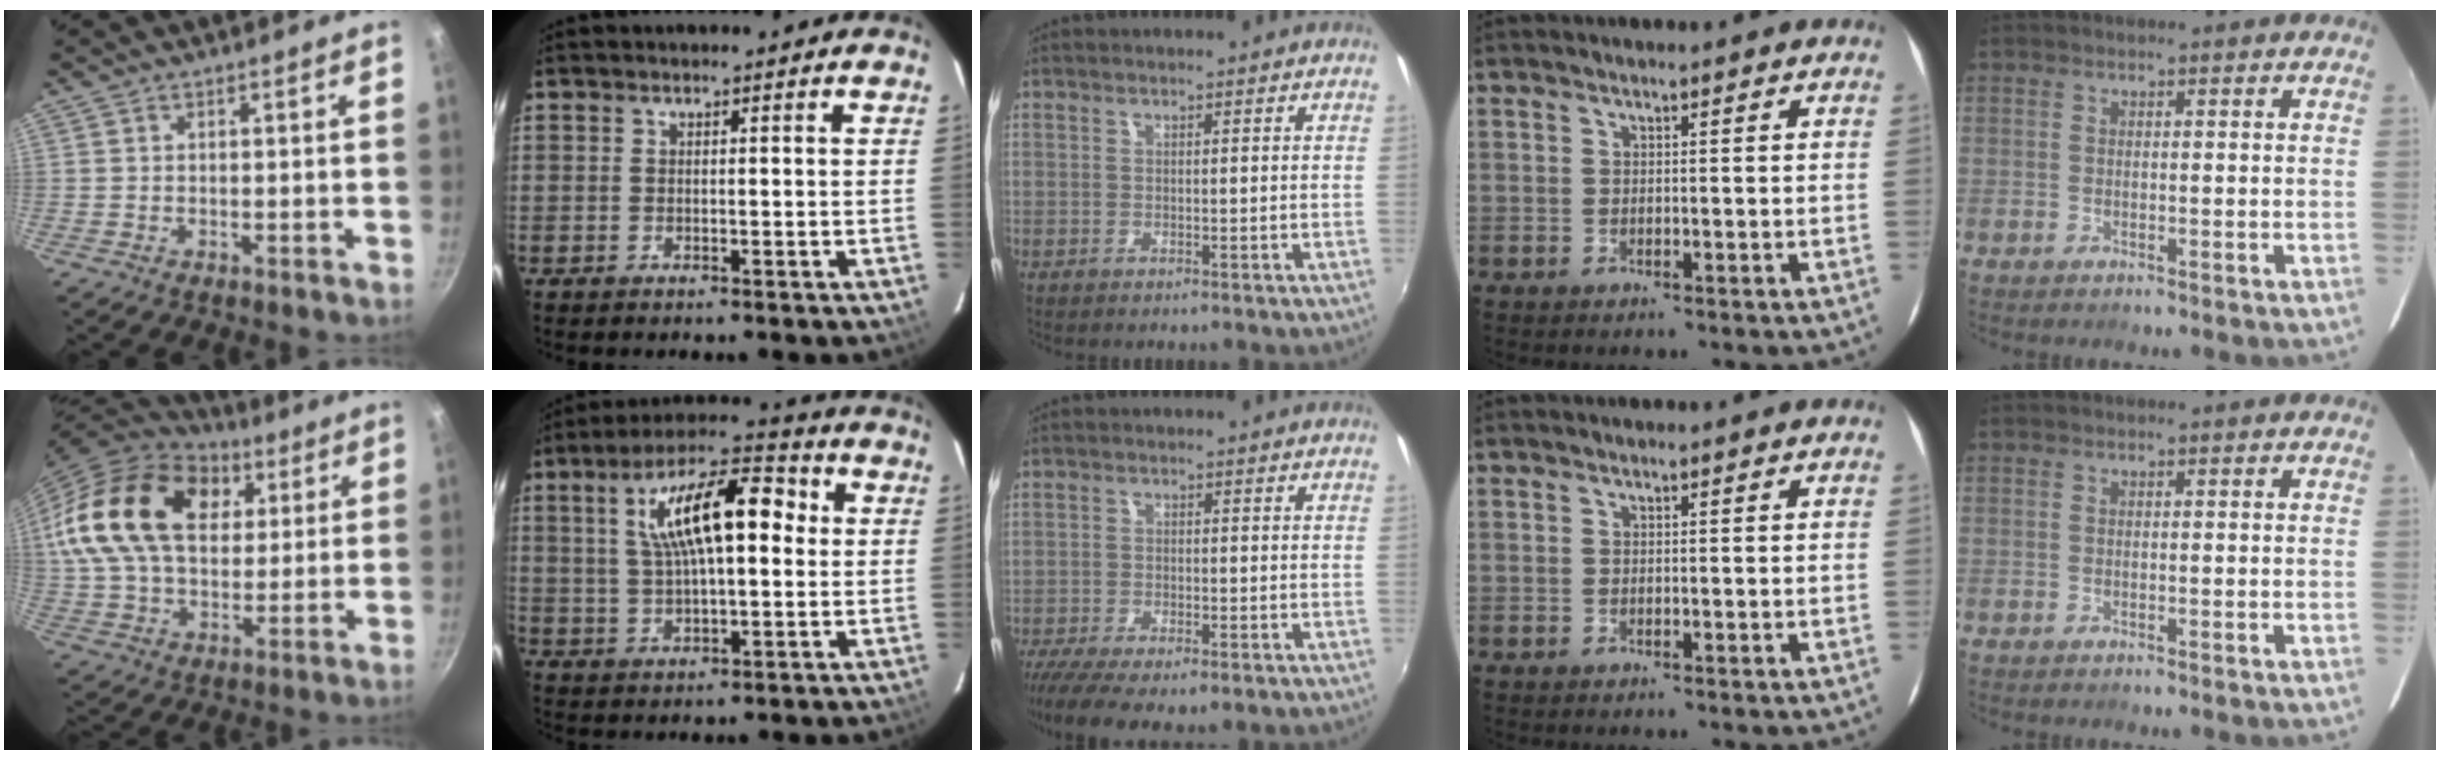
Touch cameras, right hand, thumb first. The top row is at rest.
{"thumb": {"total": 25.3, "force": [7.3, 16.7, 17.5], "torque": [-0.302, 0.007, 0.122]}, "index": {"total": 15.6, "force": [3.5, 5.8, 14.1], "torque": [-0.245, 0.031, 0.055]}, "middle": {"total": 9.6, "force": [-7.1, 2.7, 5.9], "torque": [-0.137, -0.045, -0.120]}}